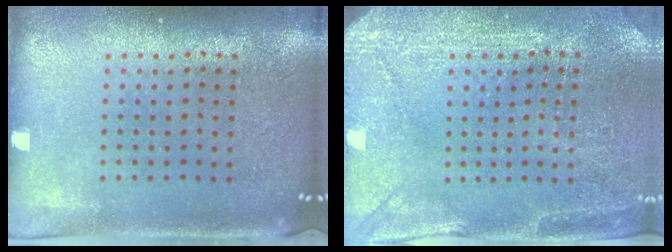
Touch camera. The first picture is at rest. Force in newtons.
{"total": 2.9, "press": 2.8, "slide": 0.6}